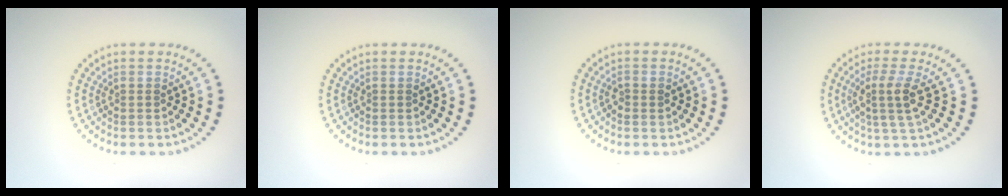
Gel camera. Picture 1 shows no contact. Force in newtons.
{"total": 0.0}
{"total": 0.8, "press": 0.8, "slide": 0.1}
{"total": 2.8, "press": 2.2, "slide": 1.8}